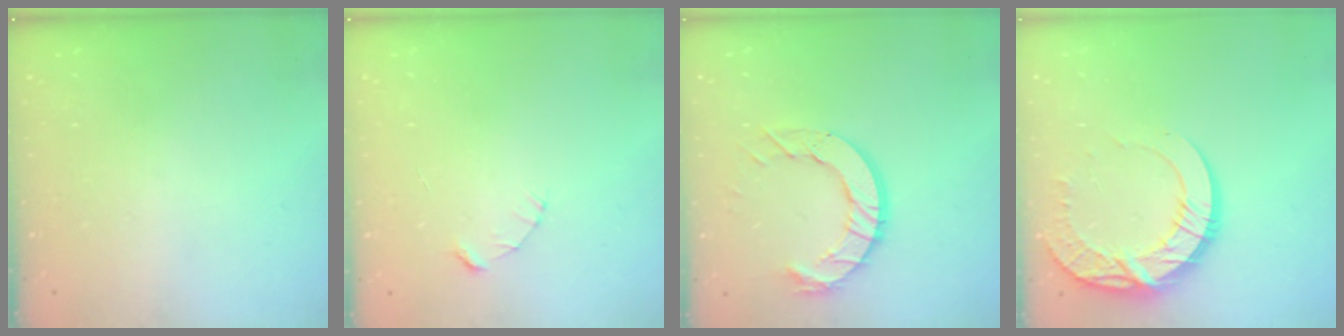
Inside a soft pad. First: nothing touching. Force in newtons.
{"total": 2.4, "press": 2.4, "slide": 0.2}
{"total": 11.0, "press": 10.9, "slide": 1.1}
{"total": 14.4, "press": 14.4, "slide": 1.4}